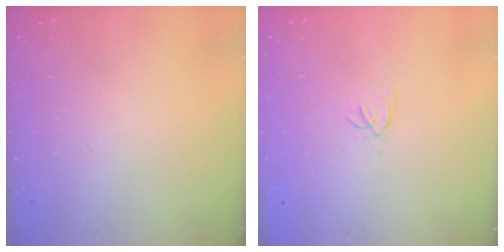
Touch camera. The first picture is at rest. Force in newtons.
{"total": 0.5, "press": 0.4, "slide": 0.3}